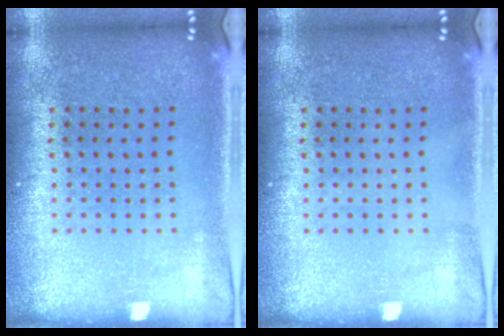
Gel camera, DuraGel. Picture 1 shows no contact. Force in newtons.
{"total": 0.0}